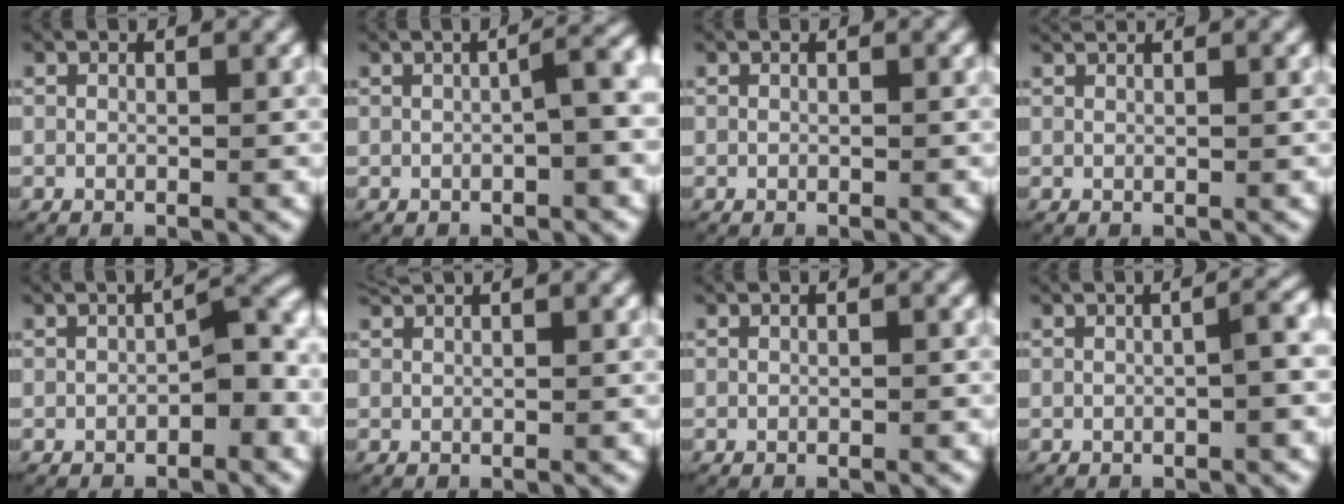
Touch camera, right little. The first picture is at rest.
{"total": 4.6, "force": [0.2, 1.7, 4.2], "torque": [-0.032, 0.023, -0.004]}
{"total": 0.0}
{"total": 0.7, "force": [0.6, -0.1, 0.1], "torque": [0.002, 0.005, 0.008]}
{"total": 3.0, "force": [-1.0, 1.2, 2.6], "torque": [-0.022, 0.003, -0.014]}
{"total": 1.0, "force": [1.0, -0.1, 0.2], "torque": [-0.004, 0.008, 0.015]}
{"total": 0.0}
{"total": 2.1, "force": [-0.1, 0.6, 2.0], "torque": [-0.017, 0.015, -0.007]}